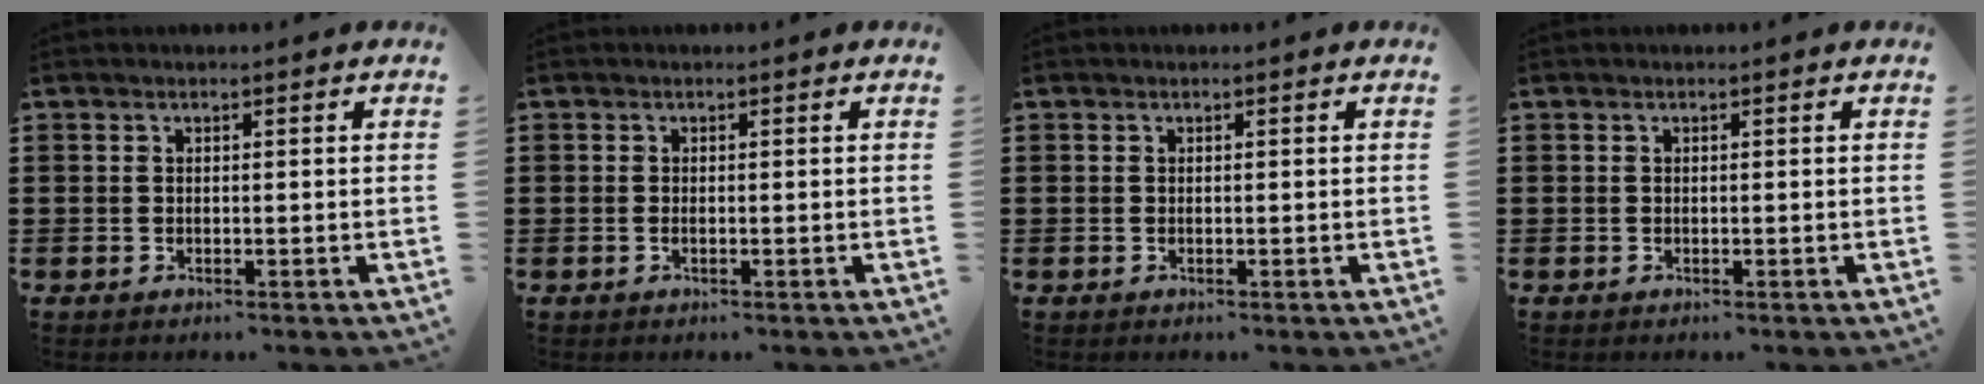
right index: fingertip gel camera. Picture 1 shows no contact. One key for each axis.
{"total": 0.6, "fx": -0.3, "fy": 0.1, "fz": 0.5, "tx": -0.010, "ty": -0.003, "tz": -0.005}
{"total": 0.0}
{"total": 0.0}